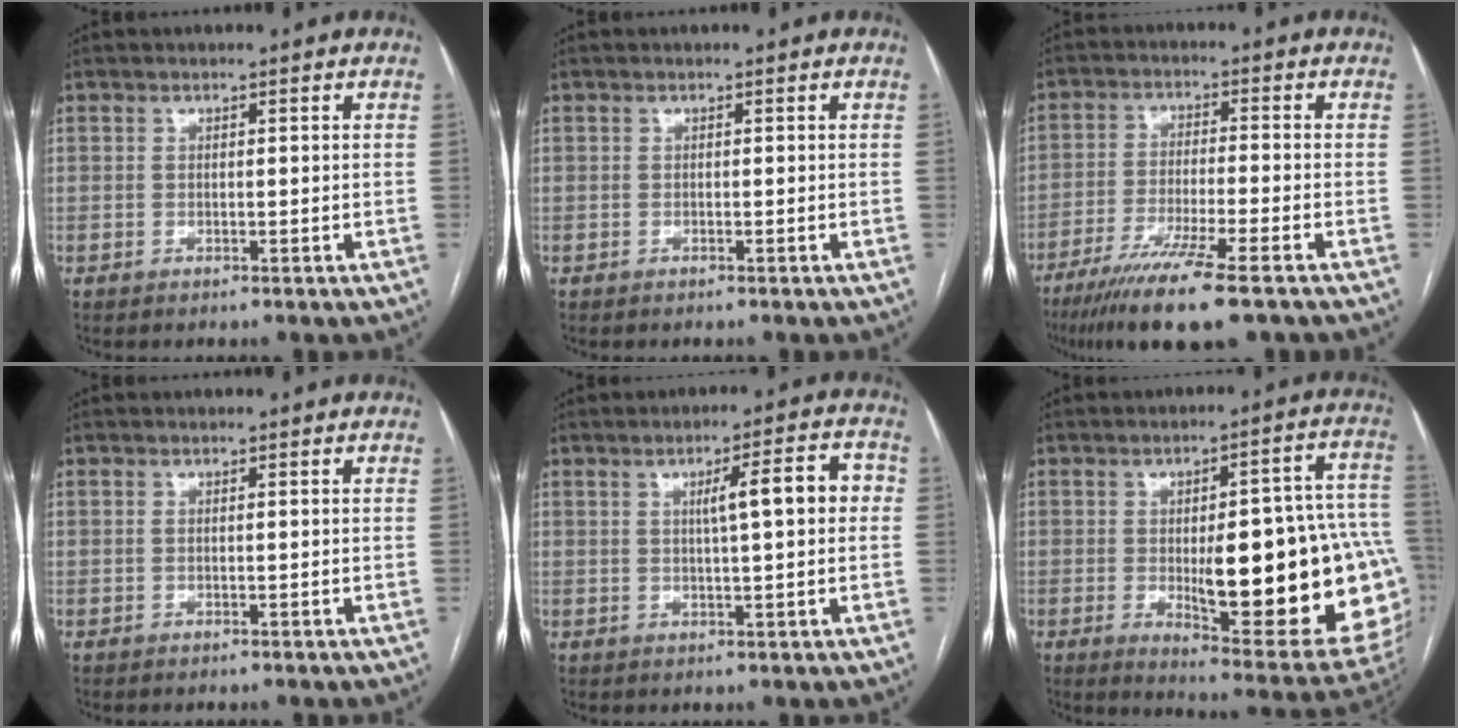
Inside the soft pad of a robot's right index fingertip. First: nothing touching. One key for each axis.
{"total": 0.0}
{"total": 12.6, "fx": -8.7, "fy": 0.1, "fz": 9.1, "tx": -0.161, "ty": -0.036, "tz": -0.143}
{"total": 0.0}
{"total": 7.0, "fx": 1.1, "fy": 0.9, "fz": 6.9, "tx": -0.103, "ty": 0.021, "tz": 0.016}
{"total": 25.8, "fx": -3.6, "fy": 6.4, "fz": 24.7, "tx": -0.240, "ty": 0.012, "tz": -0.027}